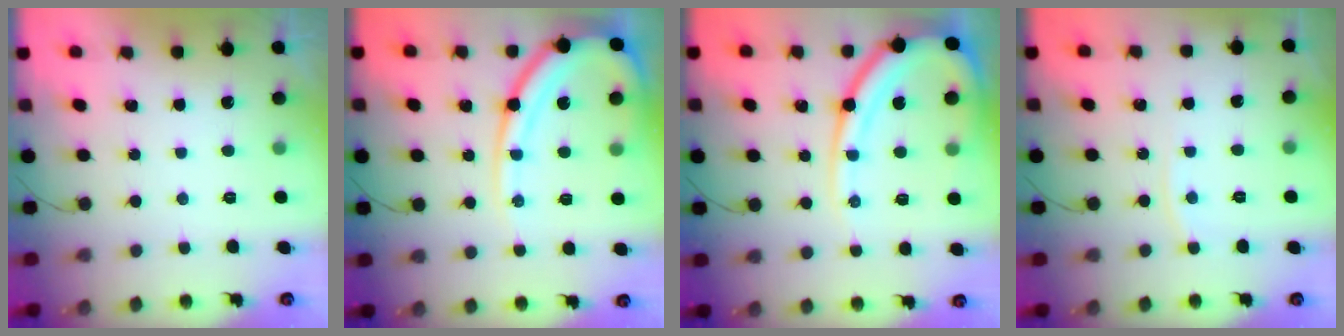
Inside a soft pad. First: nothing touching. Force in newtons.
{"total": 16.0, "press": 15.9, "slide": 1.5}
{"total": 15.4, "press": 15.3, "slide": 1.7}
{"total": 3.0, "press": 3.0, "slide": 0.3}